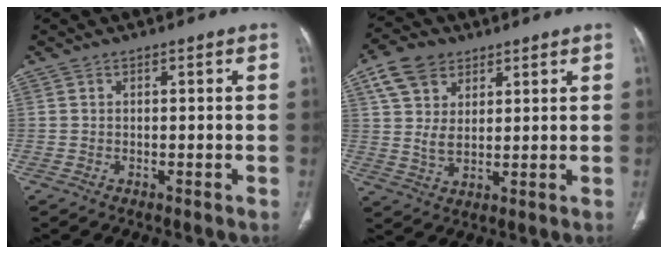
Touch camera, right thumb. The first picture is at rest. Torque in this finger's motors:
{"motor_torque": [0.89, 1.75, 0.10, -0.10, 0.08]}